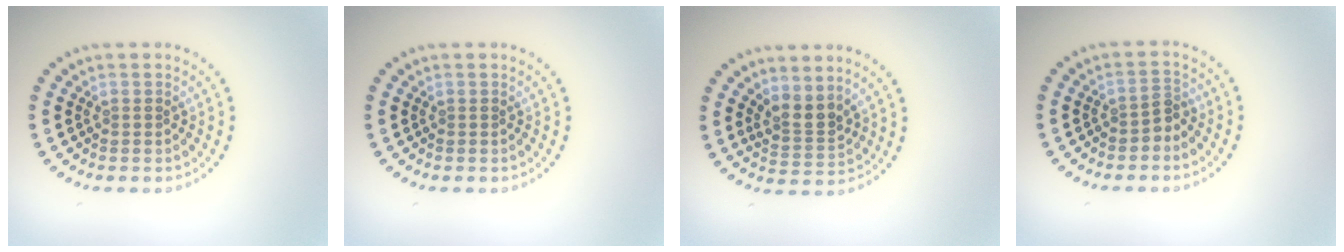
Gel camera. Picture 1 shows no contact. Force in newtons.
{"total": 0.0}
{"total": 2.6, "press": 2.0, "slide": 1.6}
{"total": 1.5, "press": 1.2, "slide": 0.9}